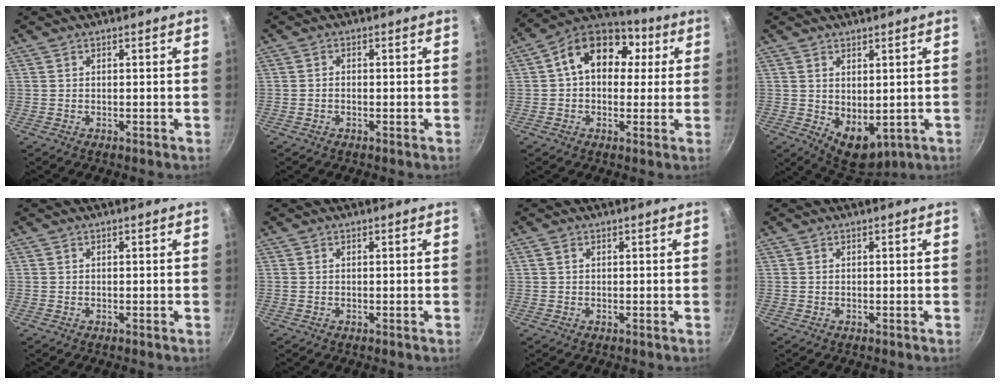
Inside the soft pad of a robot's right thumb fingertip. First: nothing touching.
{"total": 1.0, "force": [-0.3, 0.7, 0.6], "torque": [-0.015, 0.006, -0.008]}
{"total": 15.4, "force": [3.4, 11.1, 10.0], "torque": [-0.123, 0.023, 0.035]}
{"total": 7.6, "force": [0.4, 4.8, 5.9], "torque": [-0.064, -0.020, 0.024]}
{"total": 0.0}
{"total": 0.0}
{"total": 0.8, "force": [0.3, 0.5, 0.5], "torque": [-0.011, 0.003, 0.006]}
{"total": 0.0}